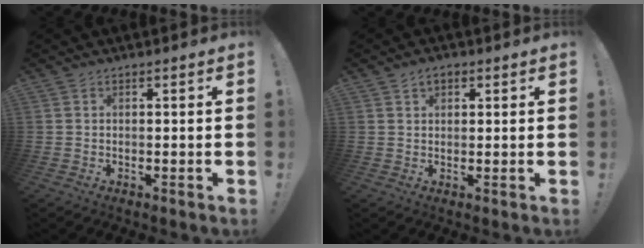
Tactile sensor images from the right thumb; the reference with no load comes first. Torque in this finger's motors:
{"motor_torque": [-0.06, 0.05, 0.00, 0.01, 0.00]}